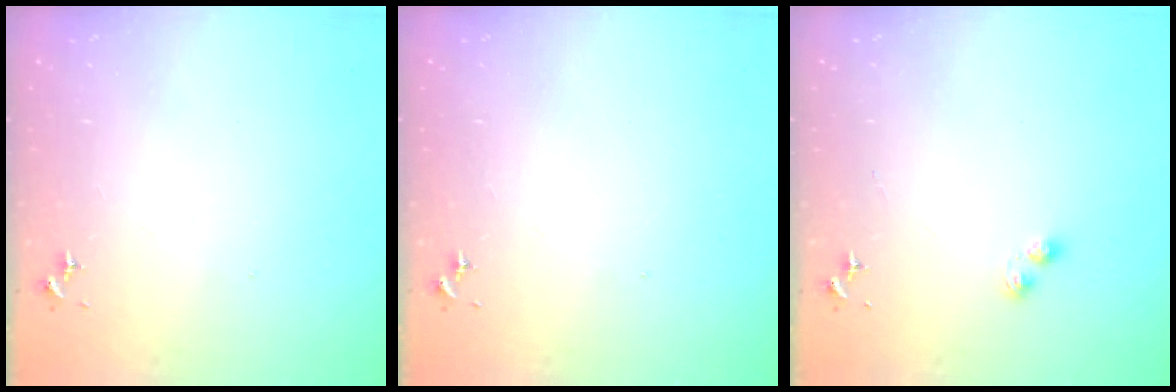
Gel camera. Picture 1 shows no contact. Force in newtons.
{"total": 0.0}
{"total": 2.8, "press": 2.7, "slide": 0.4}